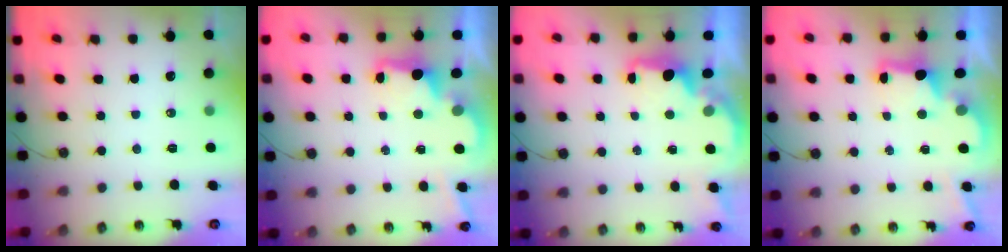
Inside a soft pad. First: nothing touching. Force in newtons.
{"total": 2.6, "press": 2.4, "slide": 0.8}
{"total": 1.8, "press": 1.6, "slide": 0.7}
{"total": 2.5, "press": 2.4, "slide": 0.7}